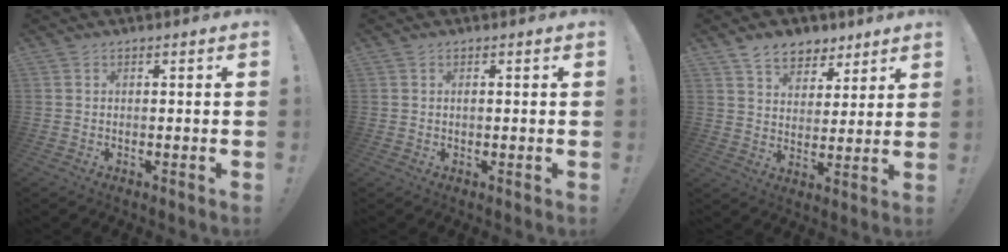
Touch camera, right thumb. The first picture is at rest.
{"total": 0.7, "force": [-0.1, 0.6, 0.3], "torque": [0.000, -0.001, -0.003]}
{"total": 9.3, "force": [6.6, 6.0, 2.7], "torque": [-0.036, -0.041, 0.127]}